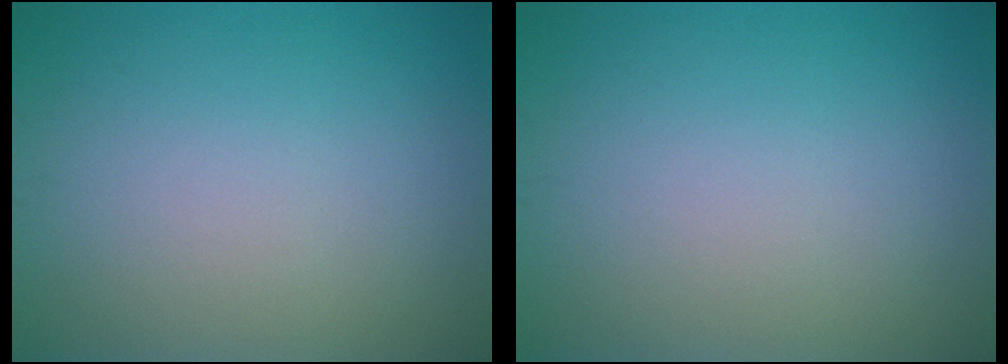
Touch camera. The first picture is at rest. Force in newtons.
{"total": 0.0}